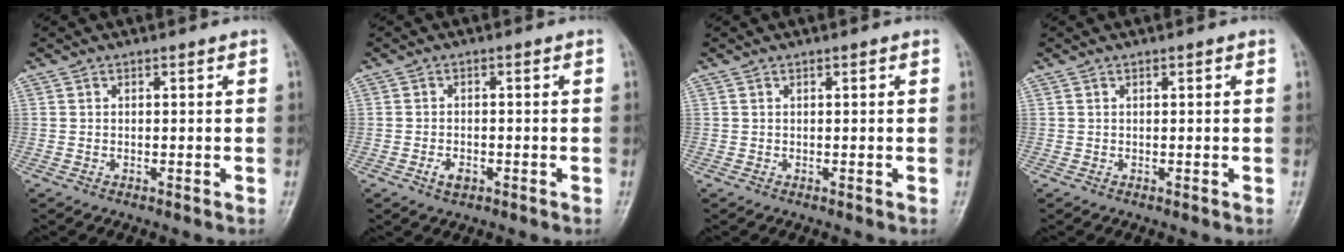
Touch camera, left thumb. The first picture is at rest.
{"total": 2.5, "force": [-1.2, 1.4, 1.7], "torque": [-0.030, 0.007, -0.019]}
{"total": 0.0}
{"total": 0.0}